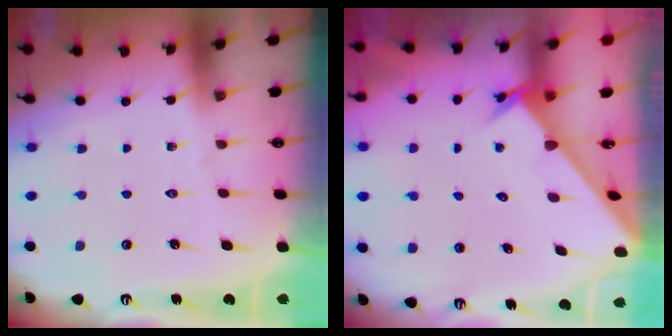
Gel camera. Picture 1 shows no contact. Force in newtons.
{"total": 2.4, "press": 2.4, "slide": 0.2}